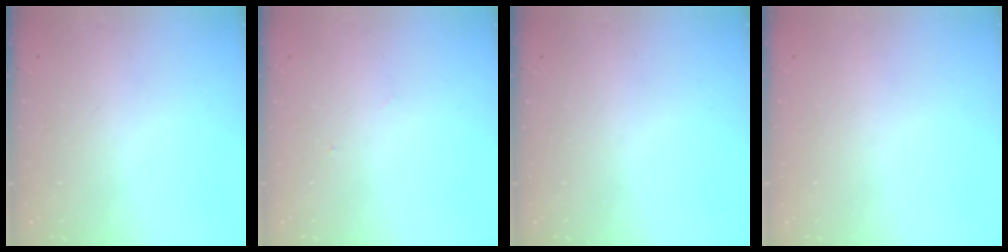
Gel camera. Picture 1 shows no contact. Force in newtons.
{"total": 2.8, "press": 2.8, "slide": 0.3}
{"total": 0.0}
{"total": 1.9, "press": 1.9, "slide": 0.1}